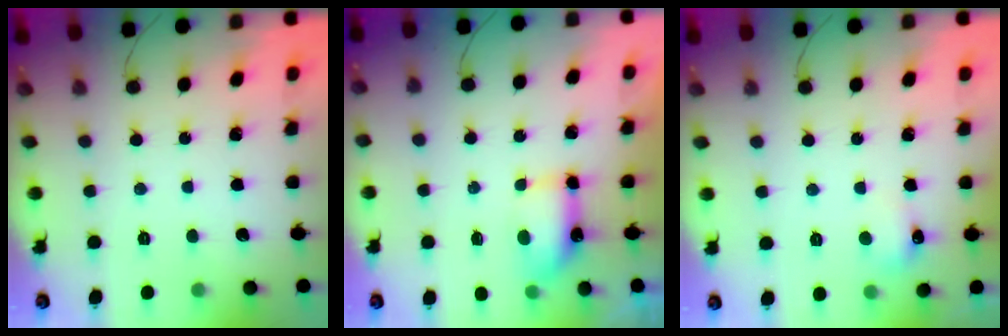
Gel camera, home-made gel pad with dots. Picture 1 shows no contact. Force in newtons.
{"total": 5.8, "press": 5.8, "slide": 0.7}
{"total": 6.3, "press": 6.1, "slide": 1.5}